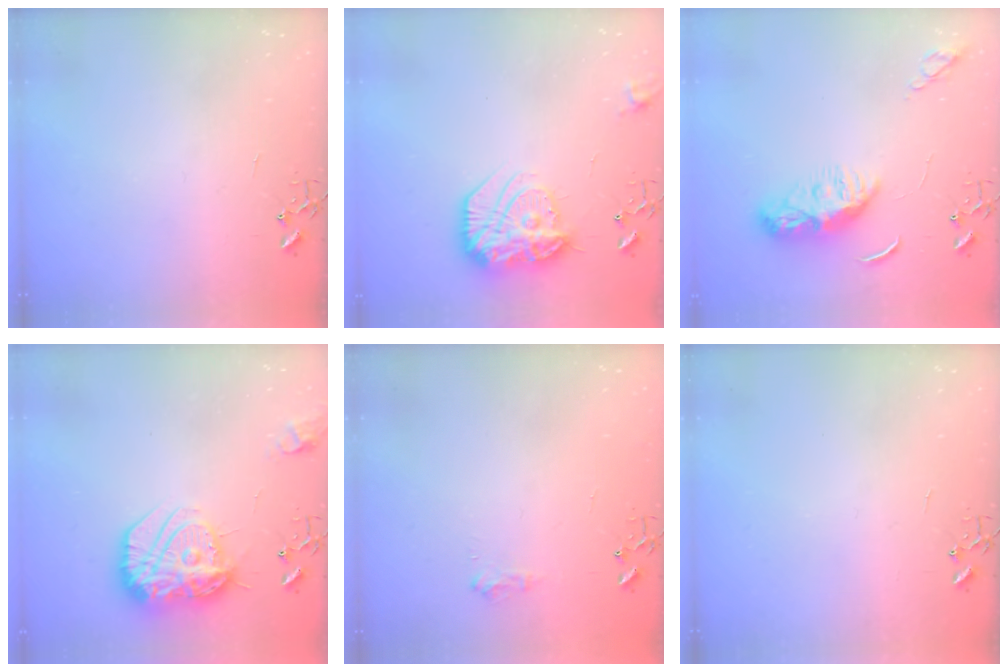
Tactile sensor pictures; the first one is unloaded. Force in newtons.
{"total": 22.2, "press": 22.1, "slide": 1.5}
{"total": 9.9, "press": 9.9, "slide": 0.5}
{"total": 18.5, "press": 18.4, "slide": 1.7}
{"total": 8.2, "press": 8.1, "slide": 0.7}
{"total": 0.0}